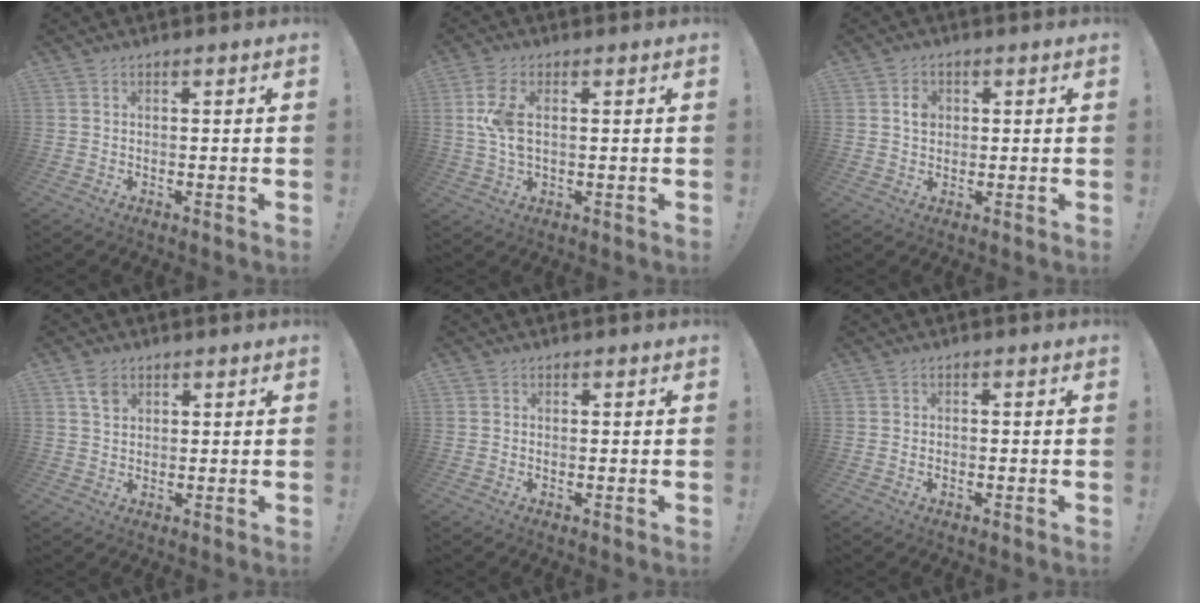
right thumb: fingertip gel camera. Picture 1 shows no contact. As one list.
[{"total": 7.9, "force": [1.0, 4.0, 6.8], "torque": [-0.135, -0.007, 0.013]}, {"total": 3.5, "force": [0.6, 2.9, 1.8], "torque": [-0.010, -0.003, 0.004]}, {"total": 3.3, "force": [1.8, 2.4, 1.4], "torque": [-0.010, -0.006, 0.032]}, {"total": 0.0}, {"total": 0.6, "force": [-0.3, 0.2, 0.5], "torque": [-0.010, 0.000, -0.006]}]